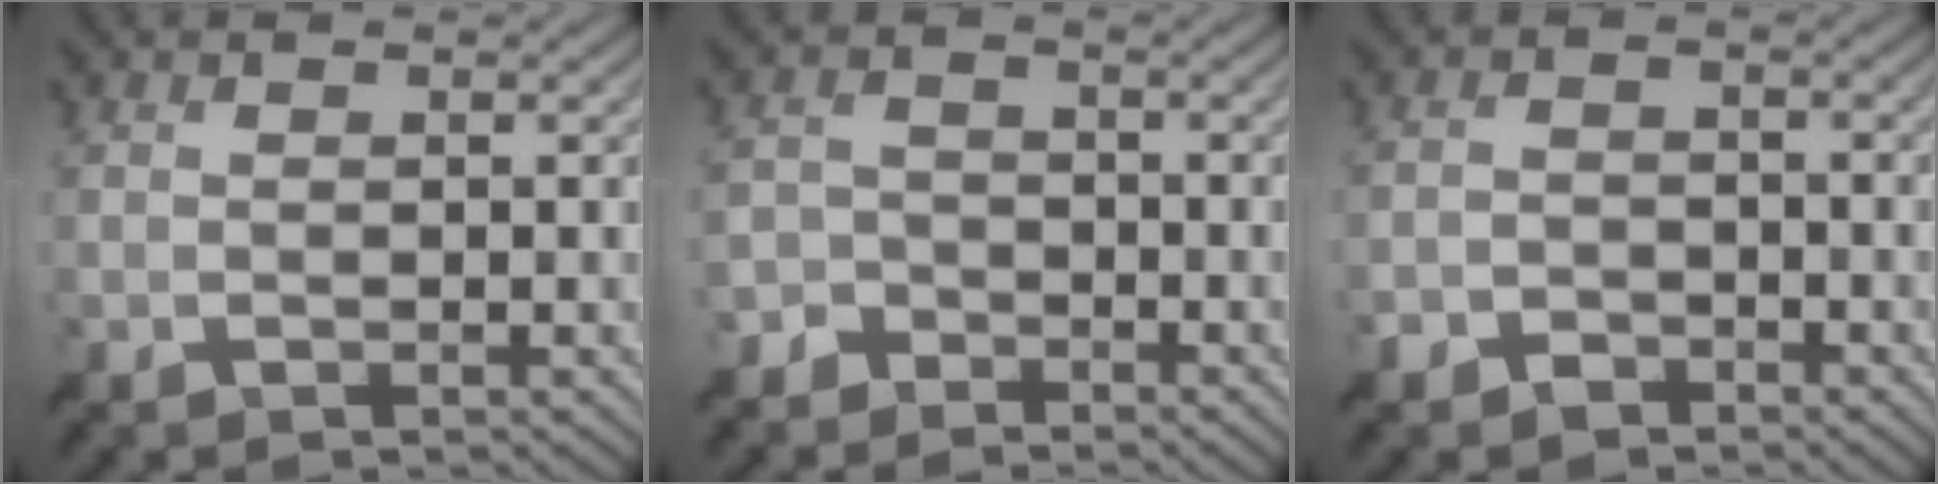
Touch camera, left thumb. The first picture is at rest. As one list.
[{"total": 4.1, "force": [-3.1, 2.7, 0.2], "torque": [0.010, 0.002, -0.068]}, {"total": 2.7, "force": [-2.2, 1.4, 0.7], "torque": [-0.010, 0.001, -0.048]}]